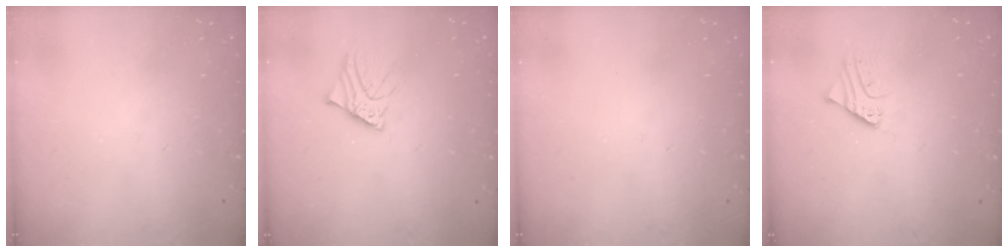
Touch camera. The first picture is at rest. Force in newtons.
{"total": 3.7, "press": 3.7, "slide": 0.4}
{"total": 0.0}
{"total": 2.3, "press": 2.3, "slide": 0.1}